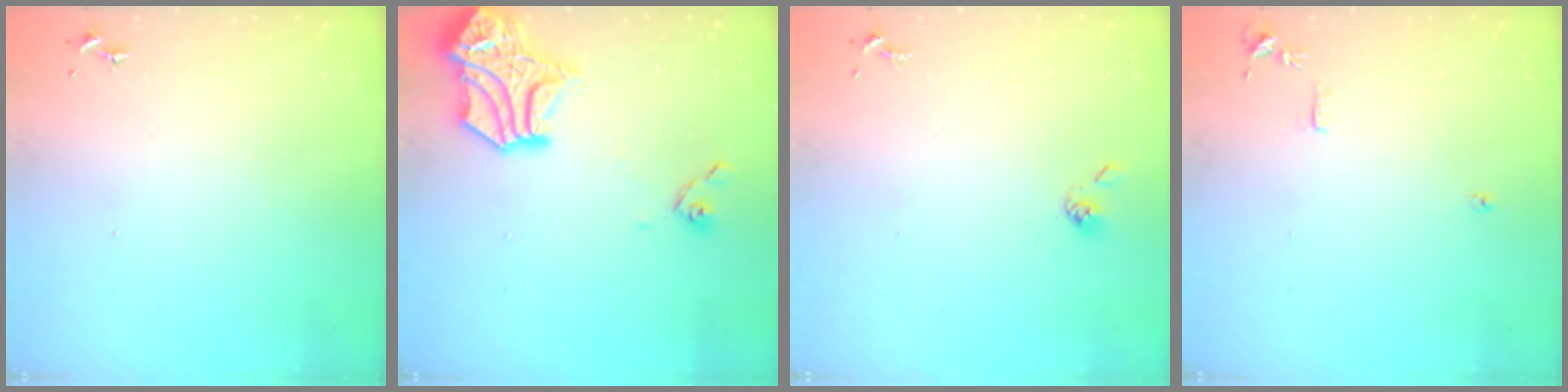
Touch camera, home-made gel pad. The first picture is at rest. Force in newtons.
{"total": 17.1, "press": 17.0, "slide": 1.5}
{"total": 3.8, "press": 3.7, "slide": 0.8}
{"total": 7.8, "press": 7.8, "slide": 0.8}